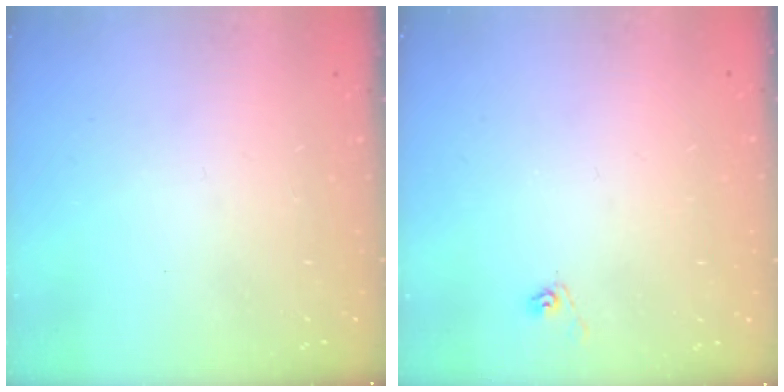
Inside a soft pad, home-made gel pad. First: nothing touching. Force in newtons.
{"total": 4.9, "press": 4.9, "slide": 0.3}